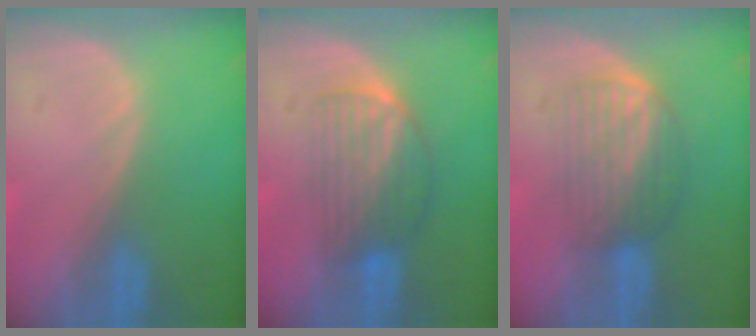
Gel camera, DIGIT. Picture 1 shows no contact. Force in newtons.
{"total": 6.8, "press": 6.0, "slide": 3.3}
{"total": 6.0, "press": 5.8, "slide": 1.6}